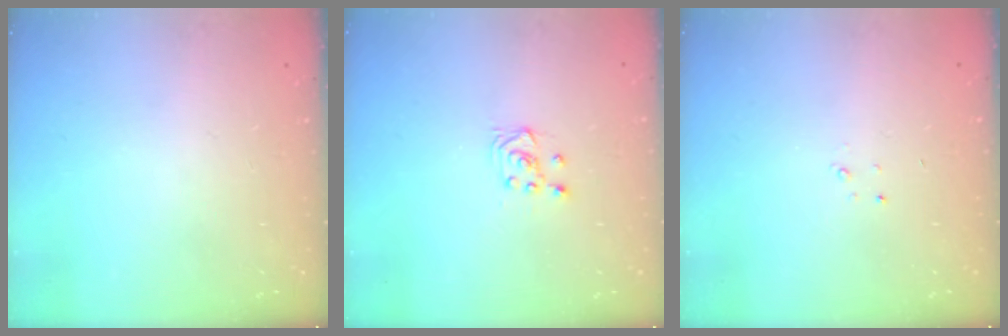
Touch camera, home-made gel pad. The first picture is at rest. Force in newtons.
{"total": 3.9, "press": 3.8, "slide": 0.7}
{"total": 1.5, "press": 1.5, "slide": 0.2}